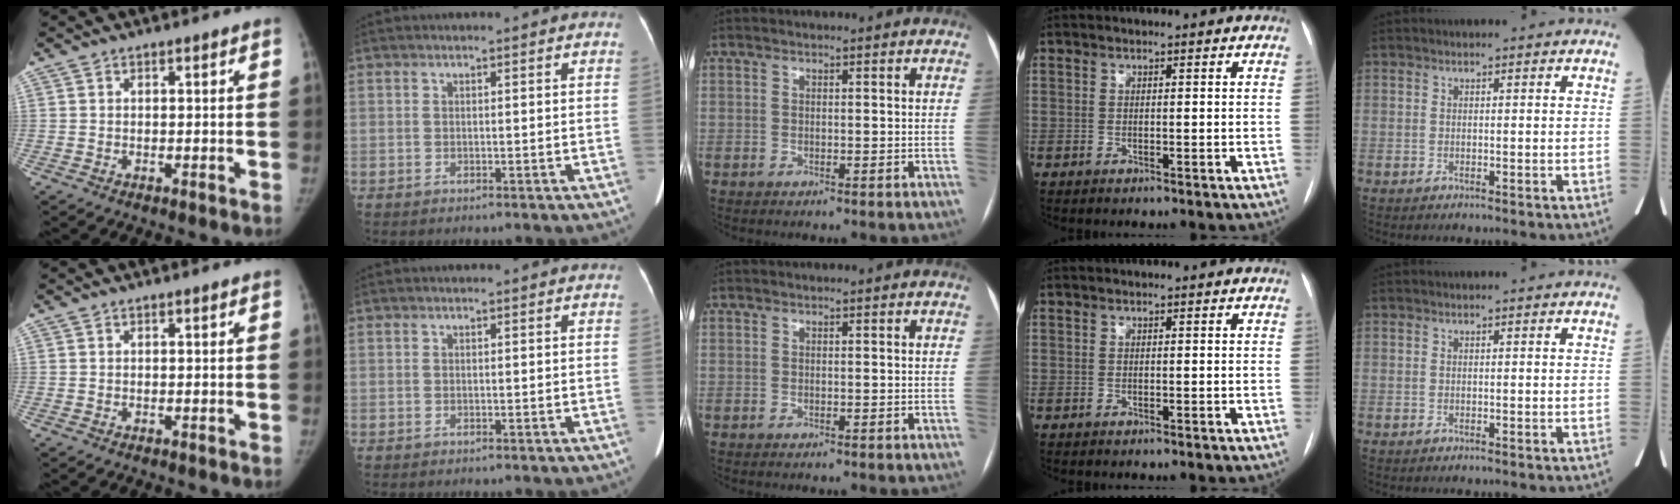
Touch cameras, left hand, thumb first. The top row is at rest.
{}